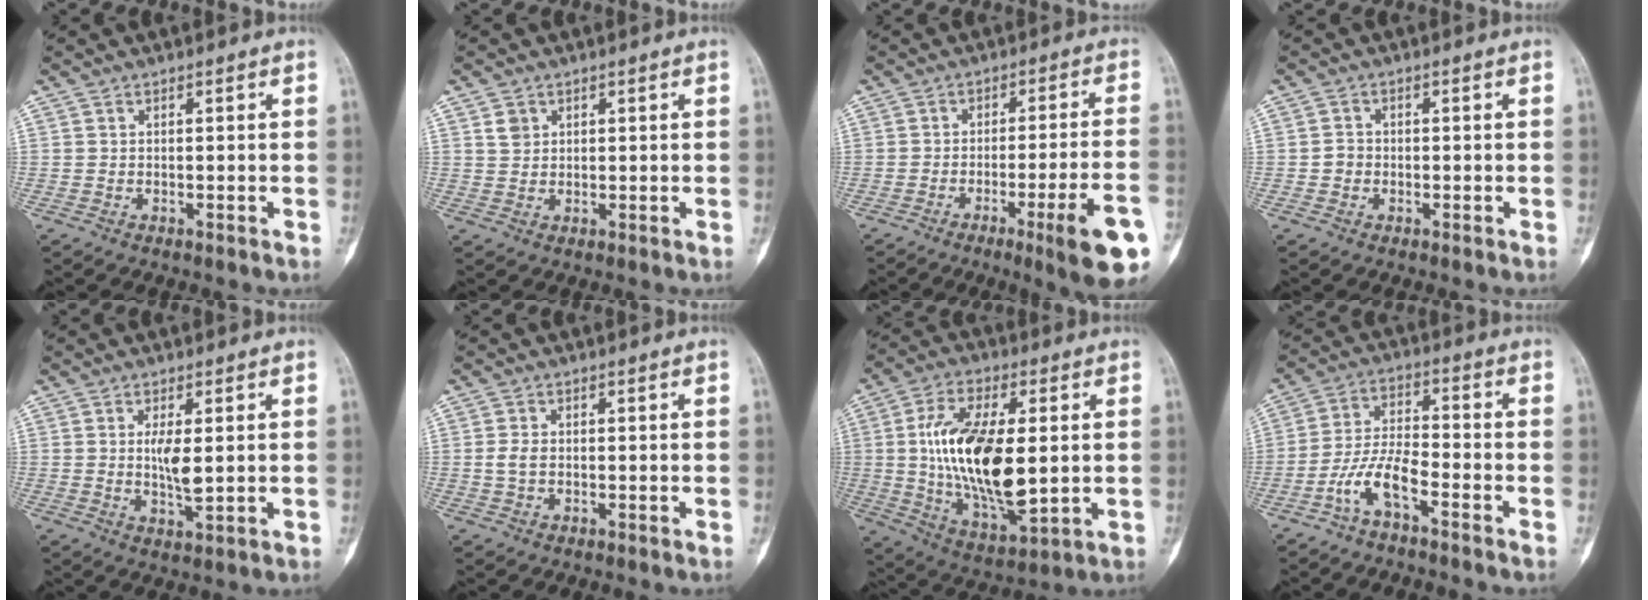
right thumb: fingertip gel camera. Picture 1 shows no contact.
{"total": 2.4, "force": [1.1, 1.9, 0.8], "torque": [-0.006, -0.004, 0.022]}
{"total": 13.2, "force": [-5.9, 1.0, 11.8], "torque": [-0.158, 0.011, -0.078]}
{"total": 1.9, "force": [-0.5, 1.7, 0.6], "torque": [-0.003, 0.007, -0.012]}
{"total": 5.1, "force": [0.6, 1.5, 4.9], "torque": [-0.093, -0.013, 0.015]}
{"total": 2.3, "force": [-0.1, 1.5, 1.7], "torque": [-0.039, 0.004, -0.002]}
{"total": 20.7, "force": [1.0, 9.3, 18.4], "torque": [-0.331, -0.015, 0.025]}
{"total": 7.8, "force": [-4.5, 2.5, 5.9], "torque": [-0.123, 0.039, -0.092]}